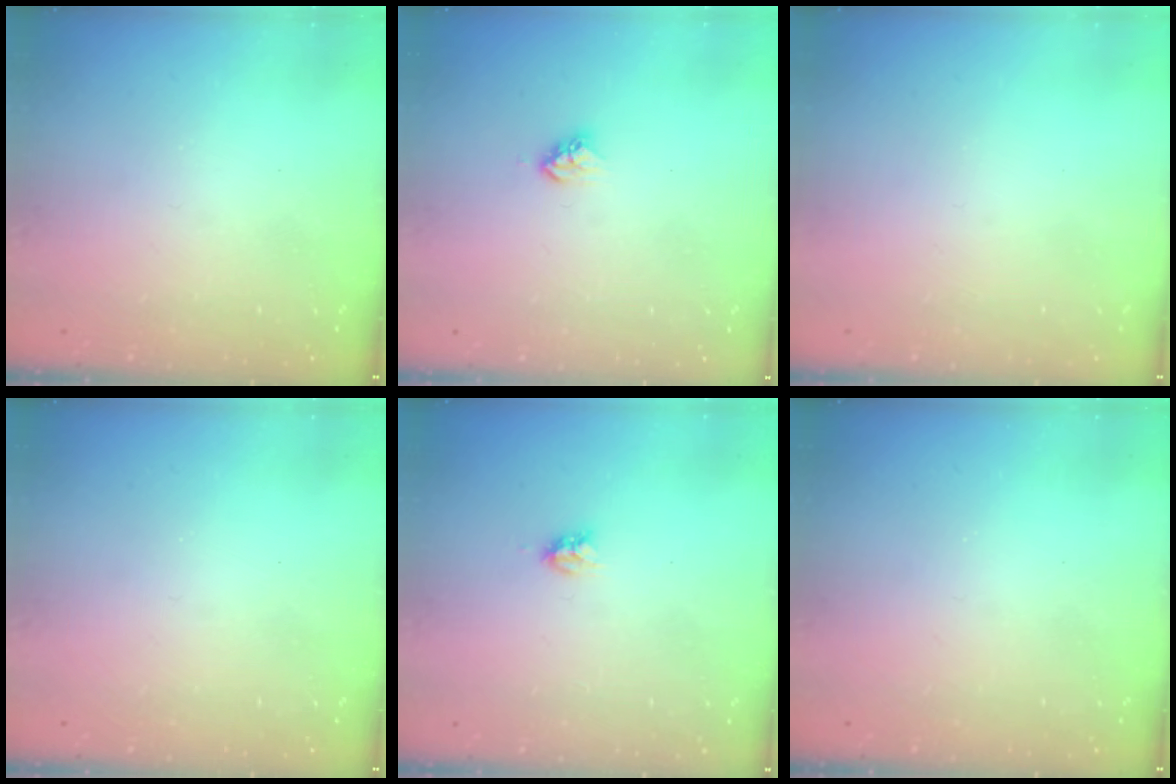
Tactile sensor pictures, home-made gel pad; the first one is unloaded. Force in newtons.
{"total": 4.4, "press": 4.4, "slide": 0.6}
{"total": 0.0}
{"total": 0.0}
{"total": 3.9, "press": 3.9, "slide": 0.4}
{"total": 0.0}